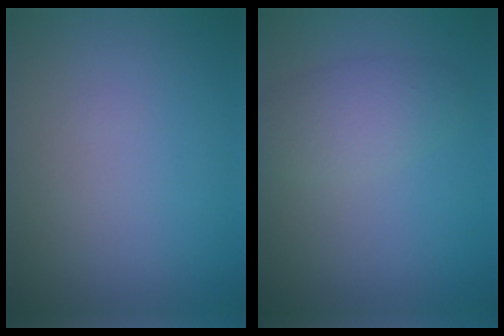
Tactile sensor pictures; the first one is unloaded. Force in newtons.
{"total": 2.9, "press": 2.9, "slide": 0.1}